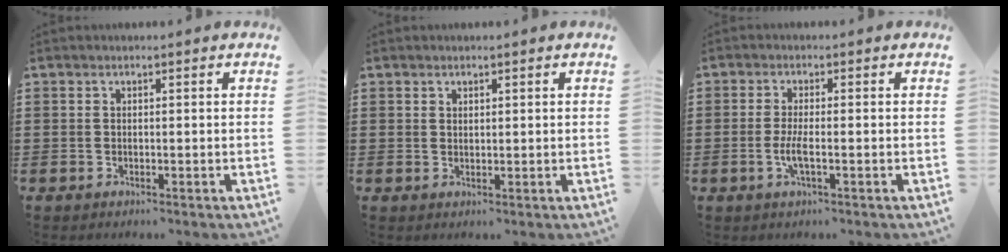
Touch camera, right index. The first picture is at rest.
{"total": 0.9, "force": [0.8, 0.5, 0.2], "torque": [-0.004, 0.002, 0.015]}
{"total": 3.3, "force": [-0.9, 0.6, 3.1], "torque": [-0.069, -0.007, -0.022]}